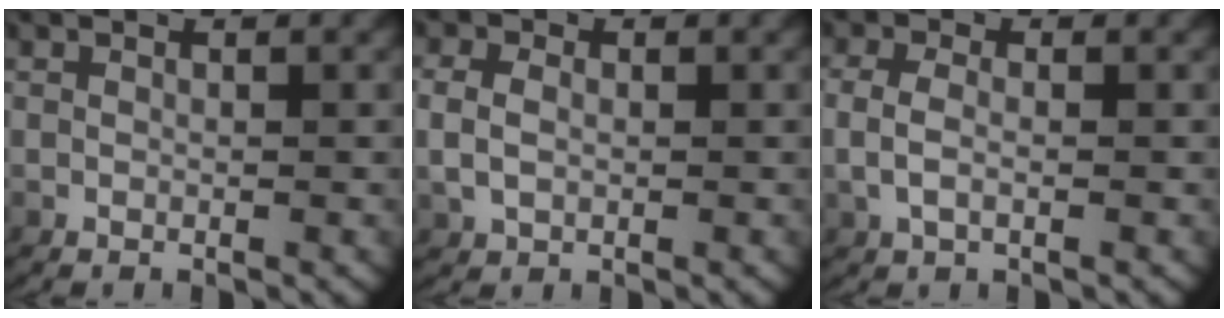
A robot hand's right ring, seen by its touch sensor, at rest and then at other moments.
{"total": 2.5, "force": [0.3, 2.0, 1.4], "torque": [-0.040, 0.000, 0.011]}
{"total": 2.5, "force": [0.0, 1.5, 2.0], "torque": [-0.053, -0.003, 0.004]}